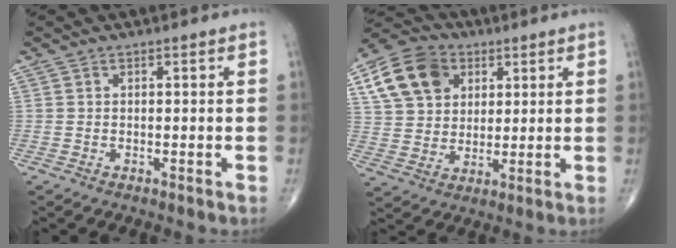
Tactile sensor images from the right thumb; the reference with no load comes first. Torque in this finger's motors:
{"motor_torque": [-0.53, 1.80, 1.25, 0.78, 0.15]}